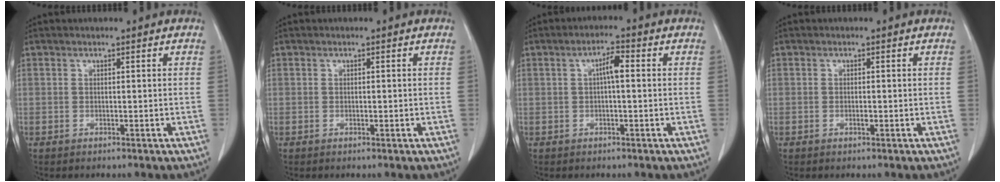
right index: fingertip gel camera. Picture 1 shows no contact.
{"total": 0.6, "force": [-0.1, 0.2, 0.5], "torque": [-0.010, -0.001, 0.001]}
{"total": 3.0, "force": [0.3, 0.6, 3.0], "torque": [-0.052, 0.006, 0.004]}
{"total": 0.8, "force": [-0.2, 0.3, 0.7], "torque": [-0.017, -0.001, -0.003]}